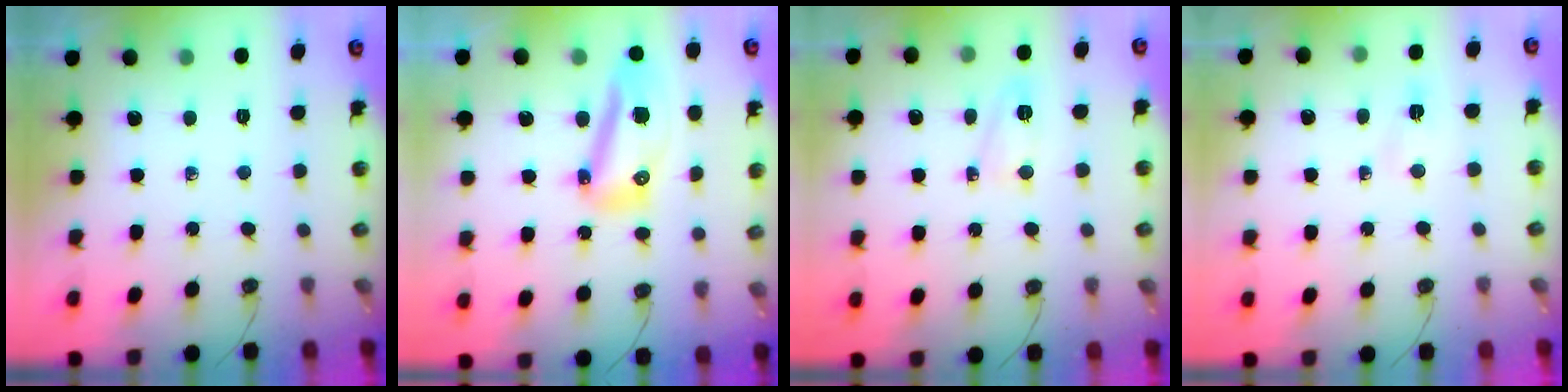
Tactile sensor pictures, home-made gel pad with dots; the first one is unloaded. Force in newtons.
{"total": 15.3, "press": 13.8, "slide": 6.6}
{"total": 4.3, "press": 4.3, "slide": 0.7}
{"total": 2.5, "press": 2.5, "slide": 0.3}